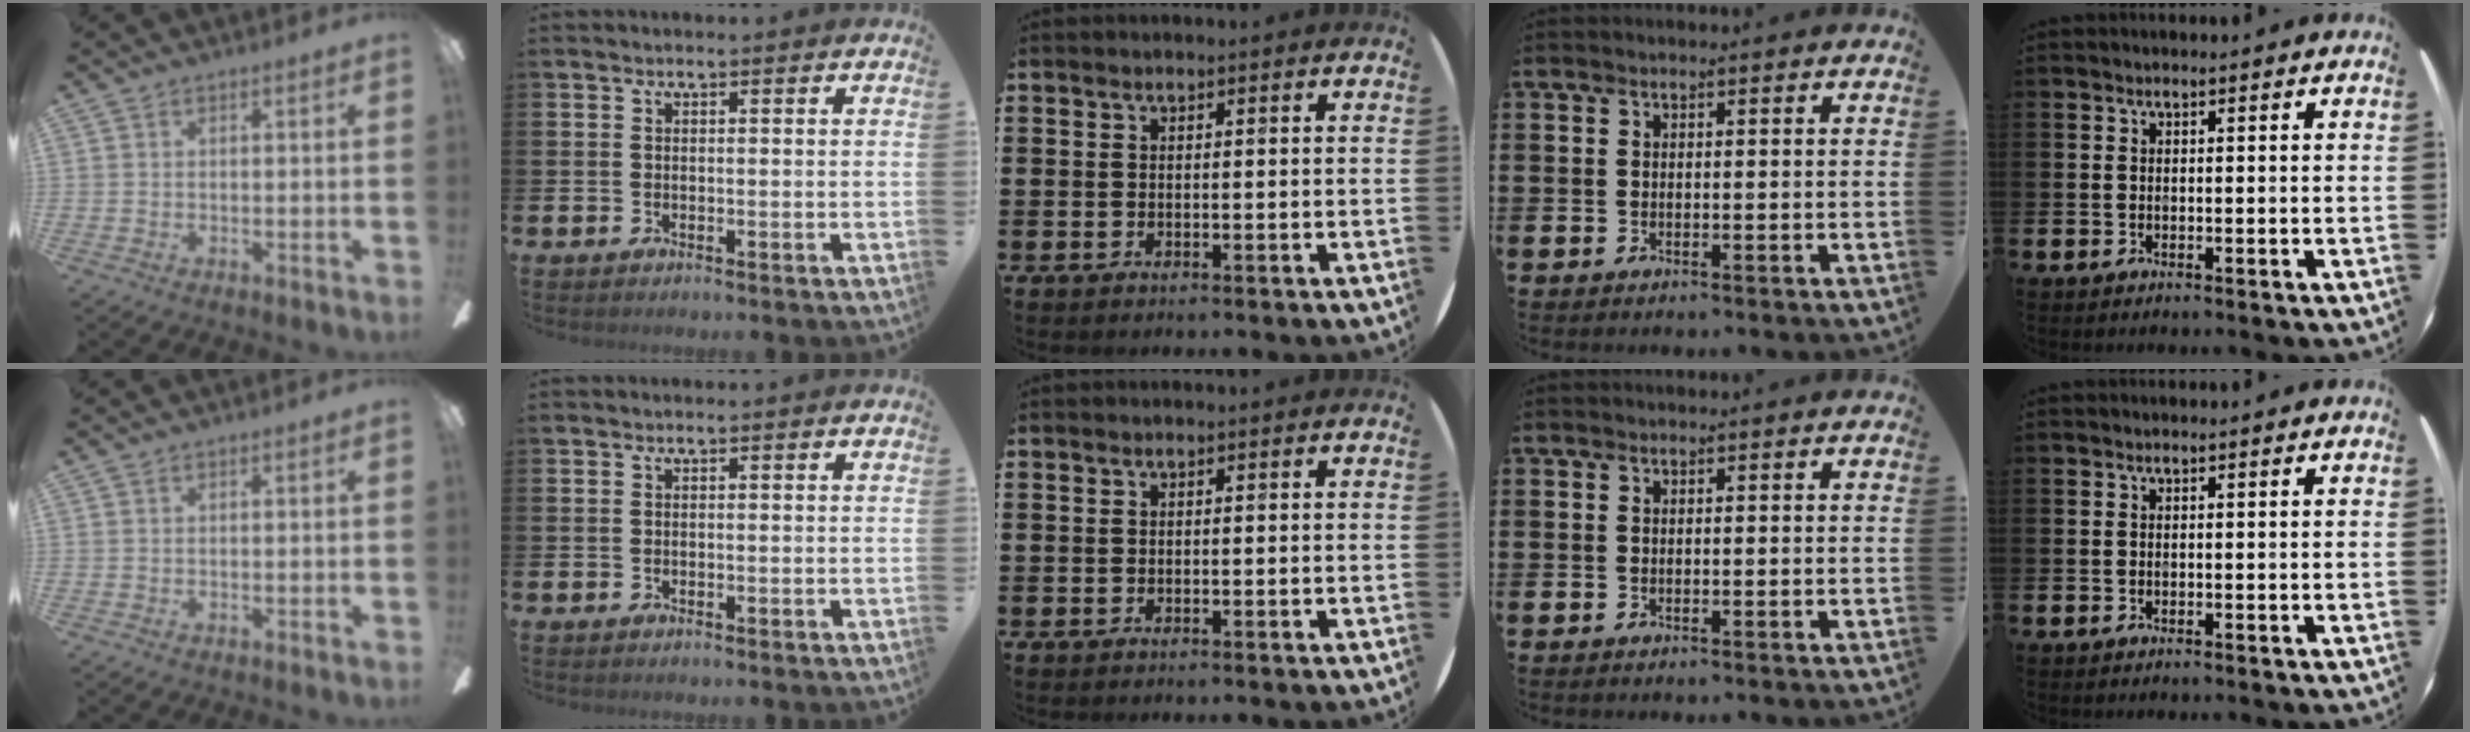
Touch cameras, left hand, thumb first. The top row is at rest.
{}